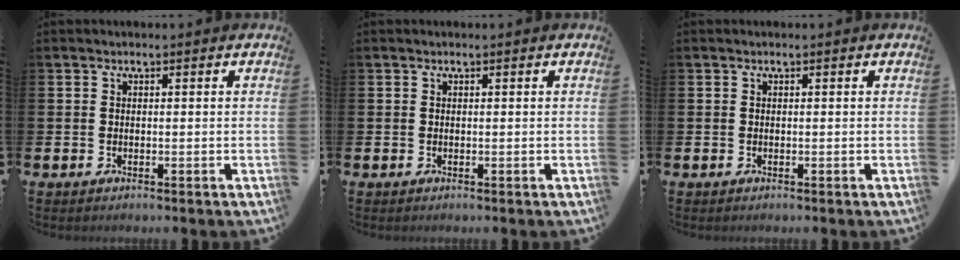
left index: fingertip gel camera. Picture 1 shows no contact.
{"total": 0.0}
{"total": 0.0}